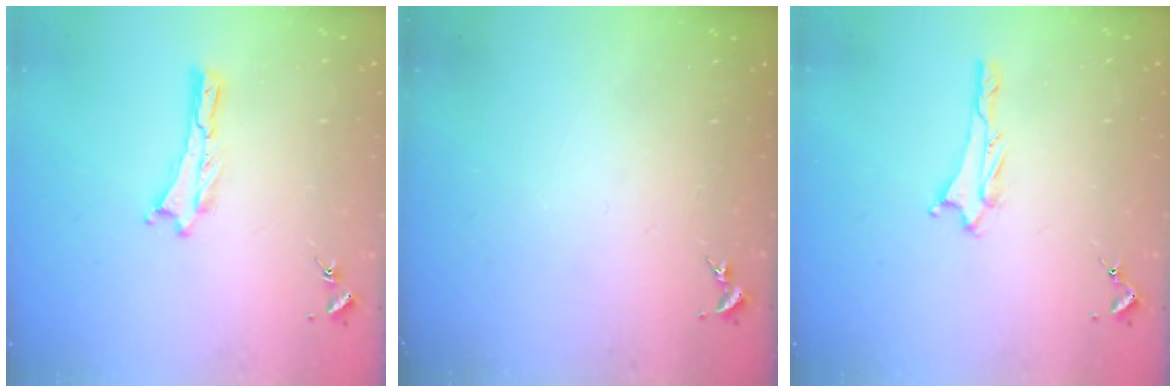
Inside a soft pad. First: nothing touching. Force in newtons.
{"total": 0.0}
{"total": 0.8, "press": 0.8, "slide": 0.1}